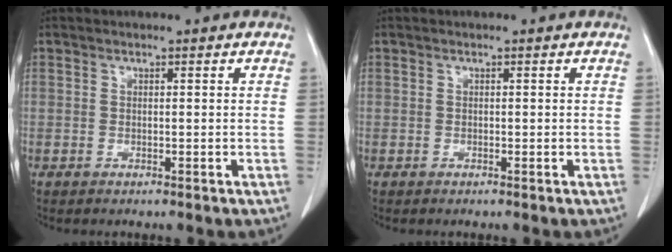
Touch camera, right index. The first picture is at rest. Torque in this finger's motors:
{"motor_torque": [0.01, -0.01, -0.01, 0.00]}